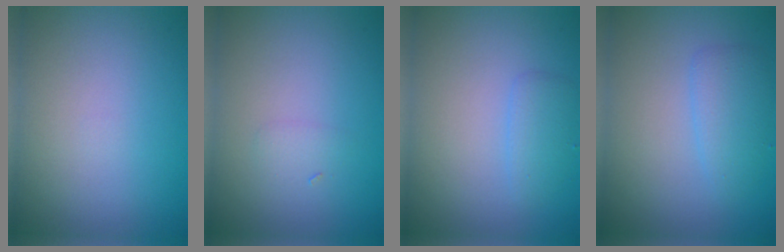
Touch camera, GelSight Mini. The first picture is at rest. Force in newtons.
{"total": 0.8, "press": 0.8, "slide": 0.1}
{"total": 1.6, "press": 1.6, "slide": 0.0}
{"total": 2.3, "press": 2.3, "slide": 0.2}